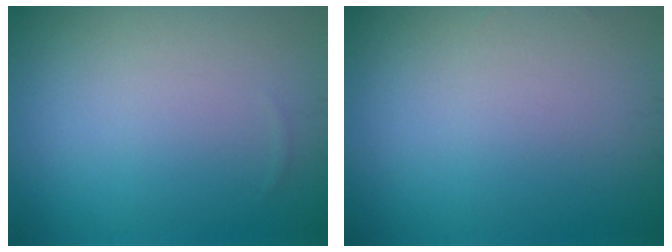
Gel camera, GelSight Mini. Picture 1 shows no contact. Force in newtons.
{"total": 0.0}